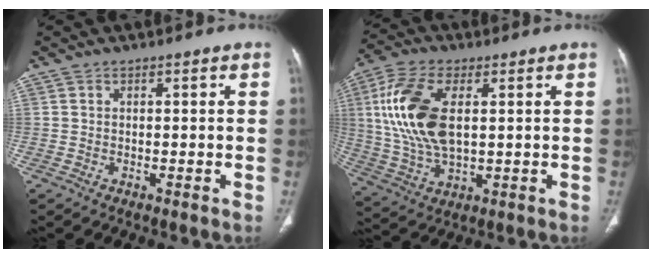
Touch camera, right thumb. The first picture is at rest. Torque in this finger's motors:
{"motor_torque": [-0.48, 1.30, 1.07, 0.93, 0.37]}